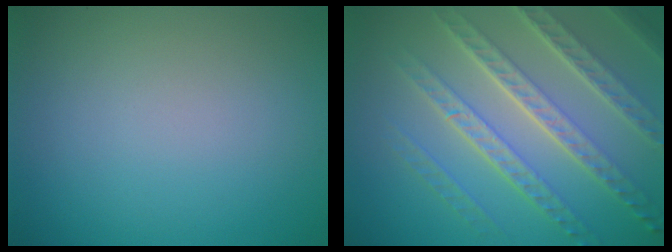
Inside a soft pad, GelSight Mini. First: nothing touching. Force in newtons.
{"total": 7.6, "press": 5.3, "slide": 5.5}